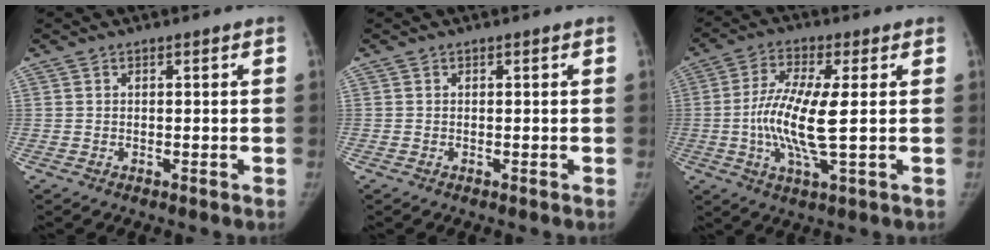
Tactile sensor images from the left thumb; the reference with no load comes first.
{"total": 0.0}
{"total": 11.2, "force": [-0.2, 2.5, 10.9], "torque": [-0.238, -0.004, -0.010]}